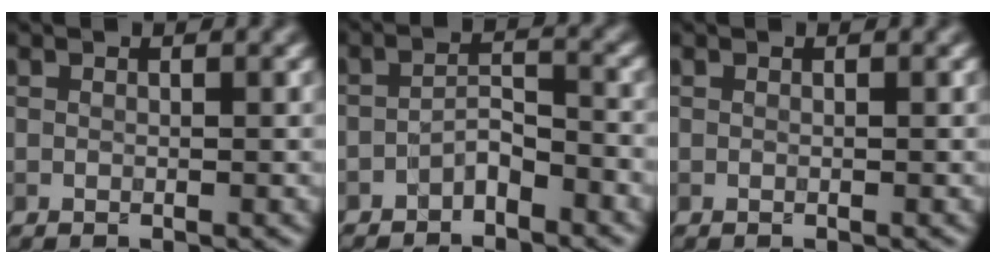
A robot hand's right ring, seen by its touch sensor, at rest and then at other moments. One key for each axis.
{"total": 2.5, "fx": -1.9, "fy": 0.8, "fz": 1.4, "tx": -0.026, "ty": 0.010, "tz": -0.039}
{"total": 0.0}